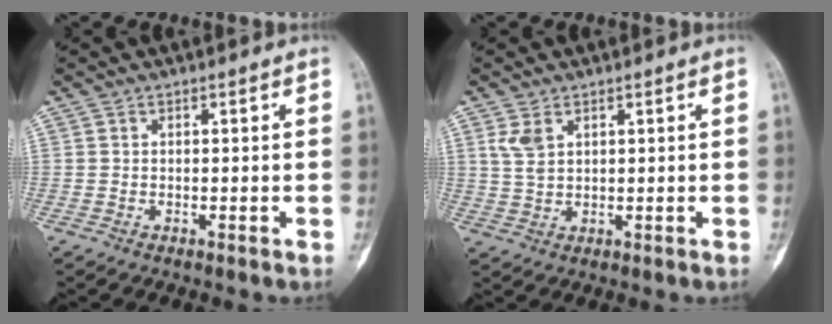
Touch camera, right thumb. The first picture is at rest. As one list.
[{"total": 3.6, "force": [1.7, 2.1, 2.4], "torque": [-0.050, -0.002, 0.045]}]